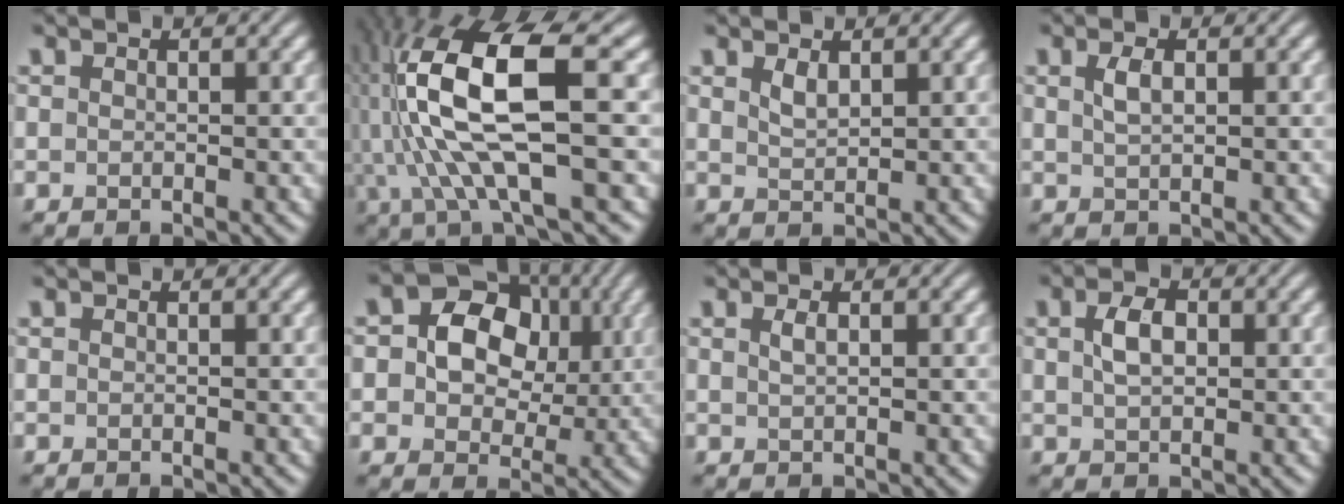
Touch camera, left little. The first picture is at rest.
{"total": 12.5, "force": [1.1, 3.8, 11.9], "torque": [-0.243, 0.005, 0.024]}
{"total": 1.4, "force": [0.9, 0.6, 0.9], "torque": [-0.022, -0.002, 0.021]}
{"total": 1.6, "force": [0.6, 0.7, 1.3], "torque": [-0.030, 0.001, 0.013]}
{"total": 0.0}
{"total": 10.8, "force": [2.4, 8.5, 6.3], "torque": [-0.074, 0.043, 0.018]}
{"total": 0.9, "force": [0.4, 0.3, 0.8], "torque": [-0.017, 0.002, 0.008]}
{"total": 2.7, "force": [0.6, 1.6, 2.1], "torque": [-0.043, 0.003, 0.011]}